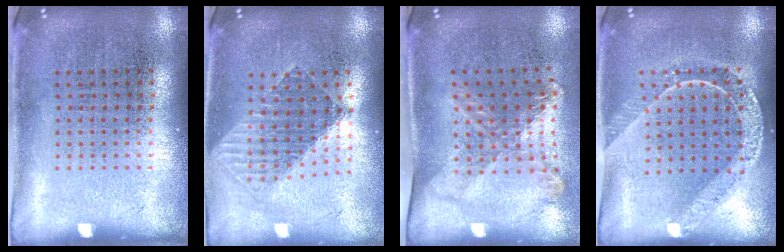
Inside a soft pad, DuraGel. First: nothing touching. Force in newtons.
{"total": 1.6, "press": 1.4, "slide": 0.7}
{"total": 1.8, "press": 1.3, "slide": 1.2}
{"total": 1.7, "press": 1.5, "slide": 0.8}